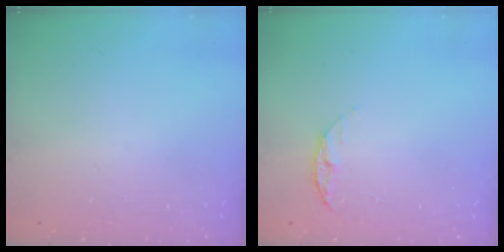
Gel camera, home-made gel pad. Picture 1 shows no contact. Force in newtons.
{"total": 6.4, "press": 6.3, "slide": 0.7}